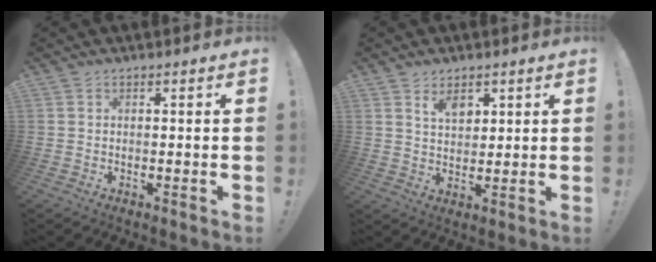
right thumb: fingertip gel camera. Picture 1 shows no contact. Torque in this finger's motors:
{"motor_torque": [0.12, 0.93, 0.24, 0.40, 0.00]}